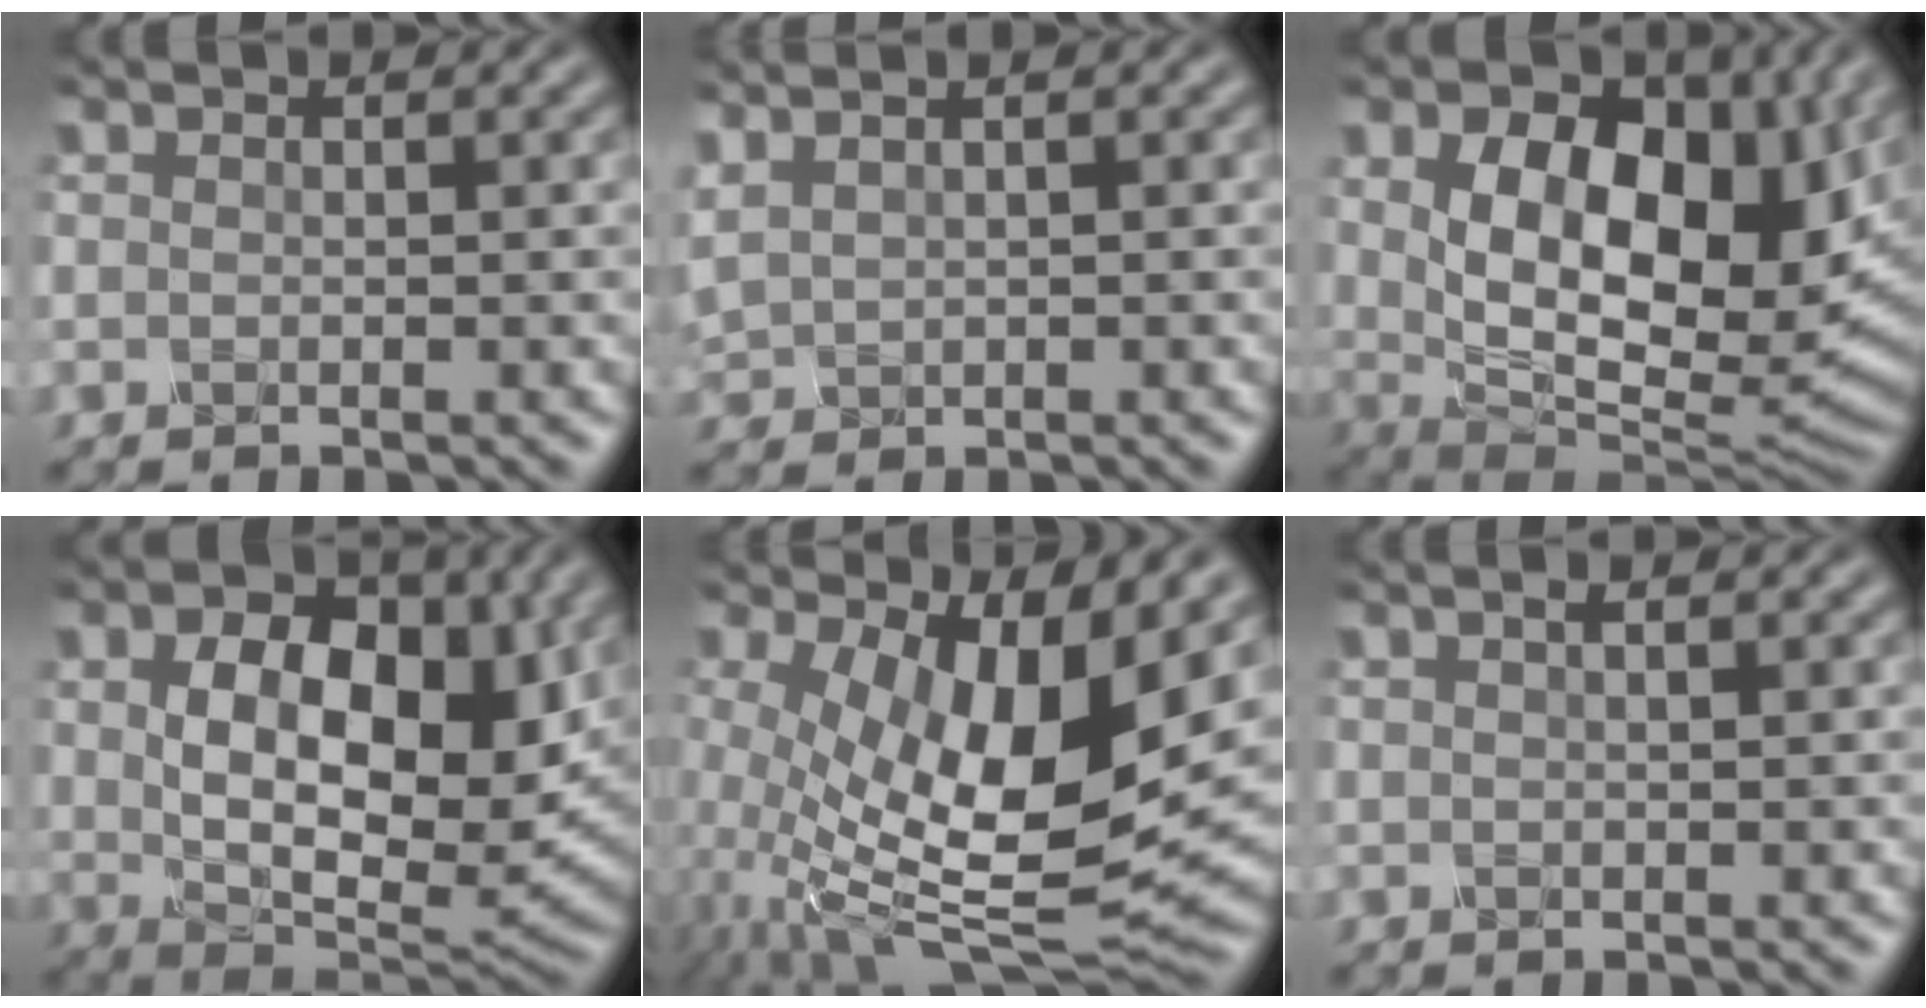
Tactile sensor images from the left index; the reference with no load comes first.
{"total": 2.4, "force": [1.7, 0.9, 1.4], "torque": [-0.052, 0.022, 0.036]}
{"total": 15.1, "force": [2.9, 8.9, 11.9], "torque": [-0.178, -0.007, 0.057]}
{"total": 11.9, "force": [2.1, 7.3, 9.1], "torque": [-0.160, -0.016, 0.045]}
{"total": 13.1, "force": [0.5, 5.4, 11.9], "torque": [-0.223, -0.020, 0.010]}
{"total": 2.1, "force": [0.9, 0.8, 1.7], "torque": [-0.008, 0.007, -0.009]}